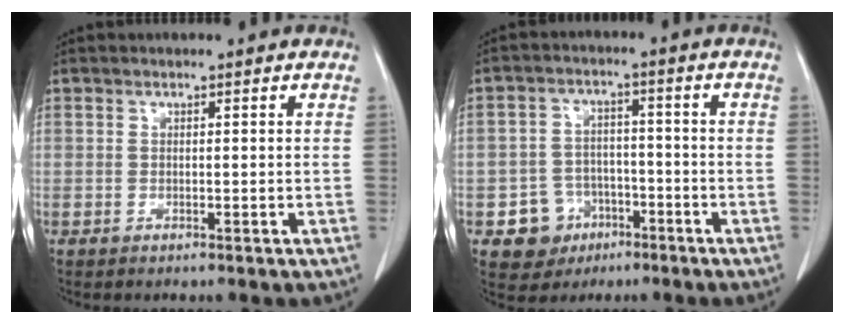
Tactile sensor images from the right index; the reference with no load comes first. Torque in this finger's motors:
{"motor_torque": [-0.33, -0.09, -0.95, -0.21]}